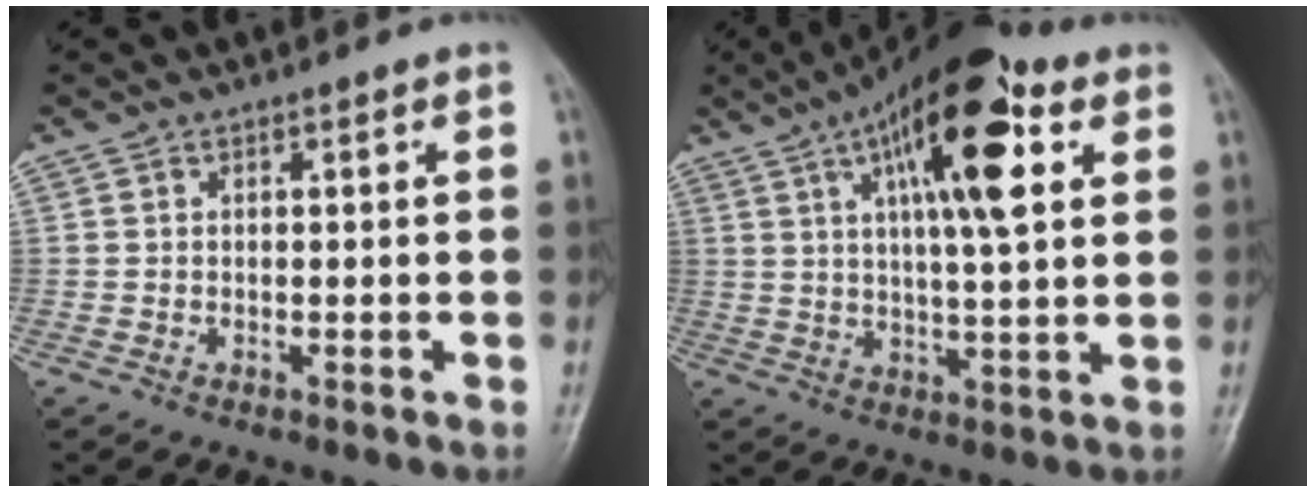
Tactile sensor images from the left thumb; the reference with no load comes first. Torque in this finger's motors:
{"motor_torque": [0.86, 0.87, 1.86, -0.92, 0.38]}